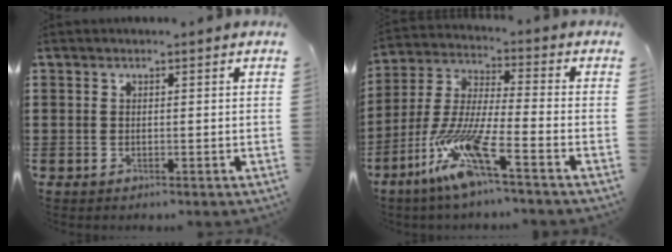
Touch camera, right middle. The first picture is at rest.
{"total": 11.2, "force": [-7.2, 0.9, 8.4], "torque": [-0.196, -0.020, -0.149]}